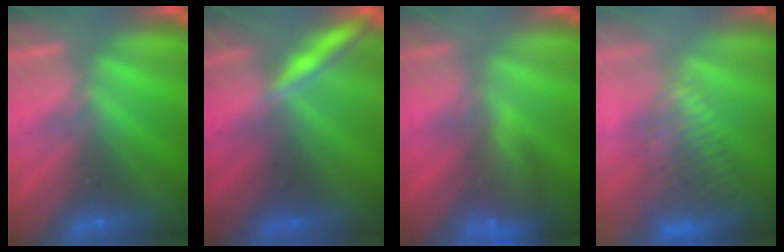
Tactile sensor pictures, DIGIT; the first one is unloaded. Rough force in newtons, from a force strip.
{"total": 2.0}
{"total": 7.7}
{"total": 5.1}